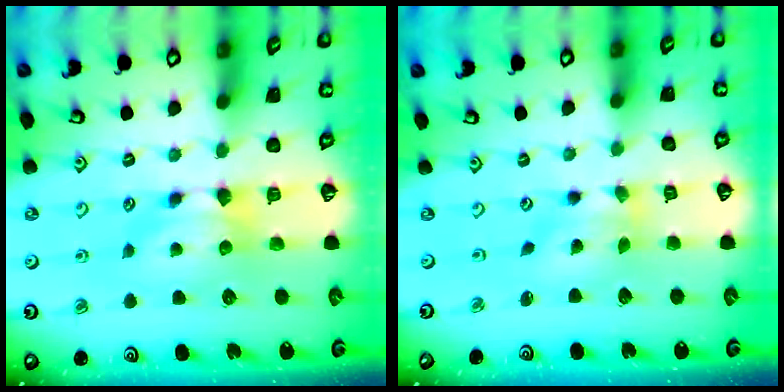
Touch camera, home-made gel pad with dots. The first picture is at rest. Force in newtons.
{"total": 2.1, "press": 1.6, "slide": 1.3}